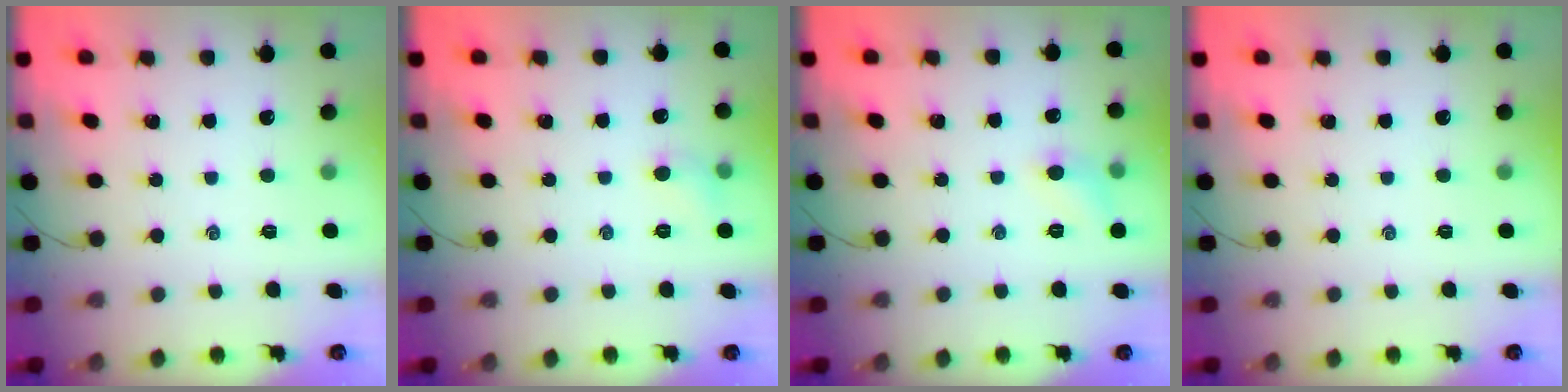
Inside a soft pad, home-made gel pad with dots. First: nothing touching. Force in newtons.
{"total": 4.5, "press": 4.3, "slide": 1.4}
{"total": 5.5, "press": 5.3, "slide": 1.4}
{"total": 0.0}